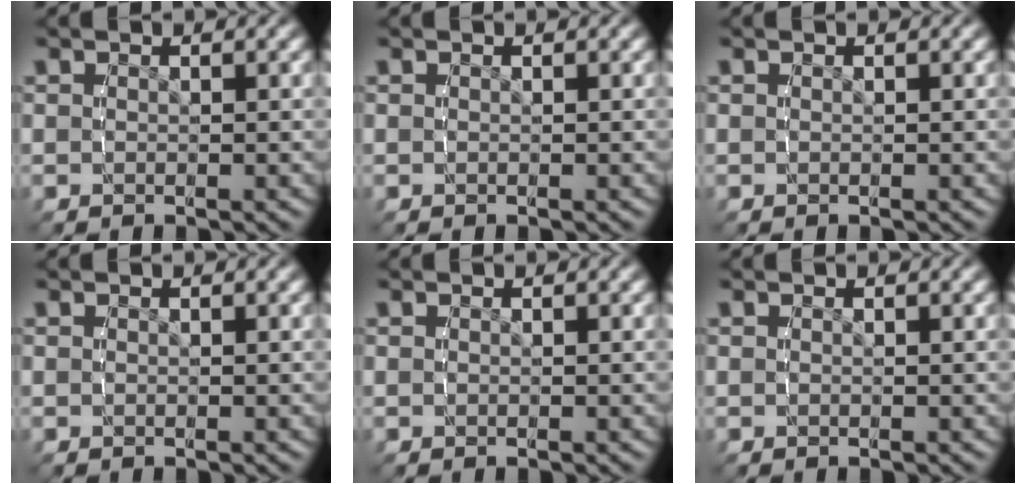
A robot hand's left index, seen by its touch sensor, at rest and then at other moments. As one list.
[{"total": 0.0}, {"total": 0.0}, {"total": 0.0}, {"total": 0.0}, {"total": 0.0}]